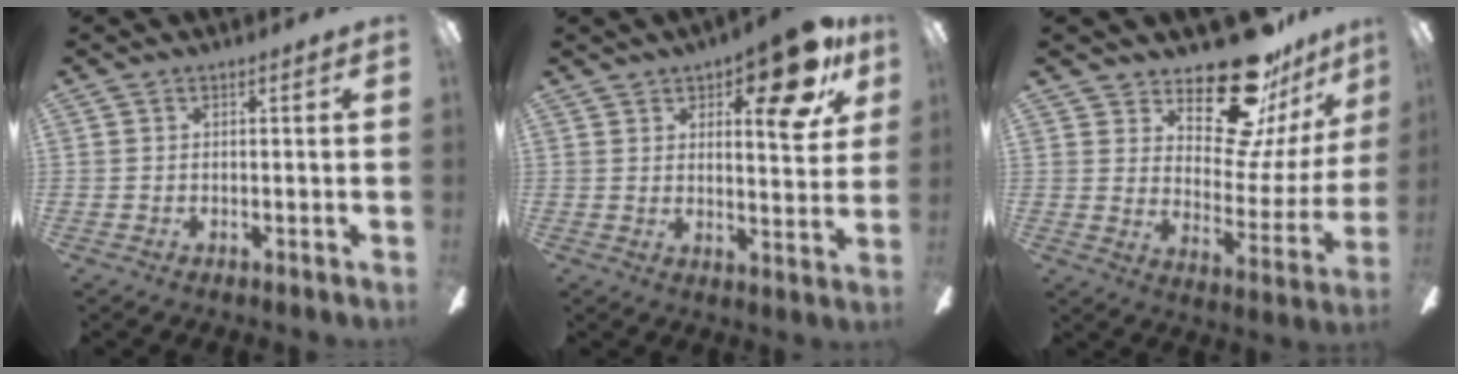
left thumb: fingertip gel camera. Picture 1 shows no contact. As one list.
[{"total": 13.9, "force": [7.7, 5.3, 10.3], "torque": [-0.126, -0.033, 0.121]}, {"total": 21.0, "force": [15.7, 8.4, 11.2], "torque": [-0.165, -0.116, 0.269]}]